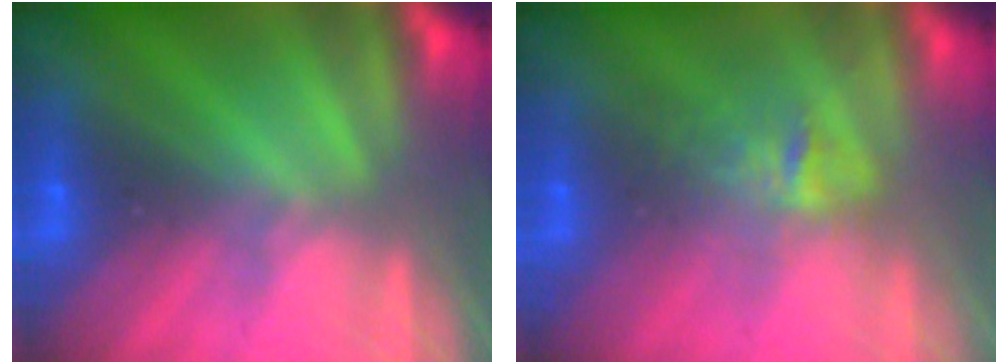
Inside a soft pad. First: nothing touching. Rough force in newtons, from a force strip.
{"total": 2.7}